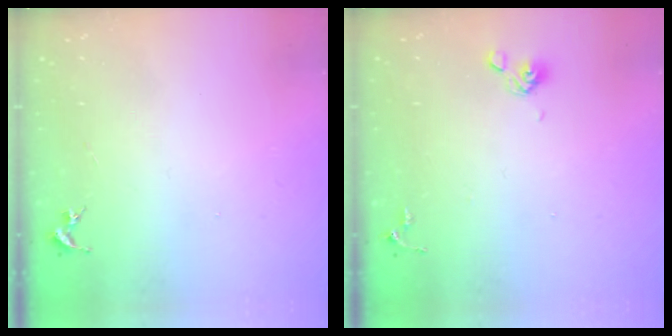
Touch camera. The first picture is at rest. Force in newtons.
{"total": 6.3, "press": 6.0, "slide": 2.1}